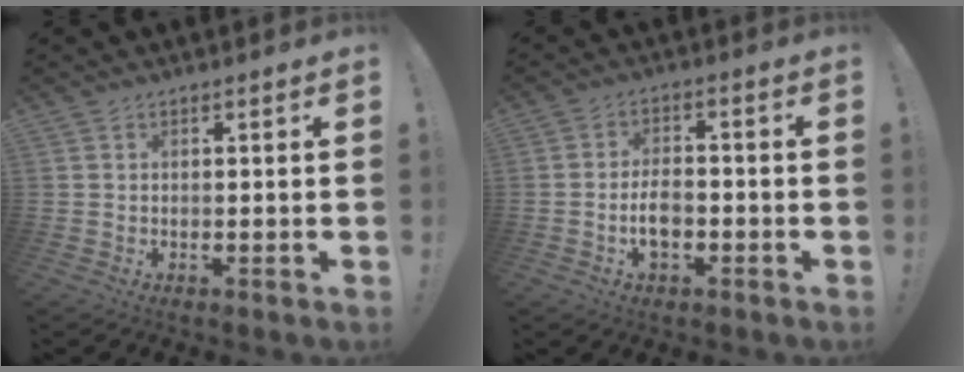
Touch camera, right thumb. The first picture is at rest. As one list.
[{"total": 6.6, "force": [-2.0, 4.0, 4.9], "torque": [-0.083, 0.008, -0.034]}]